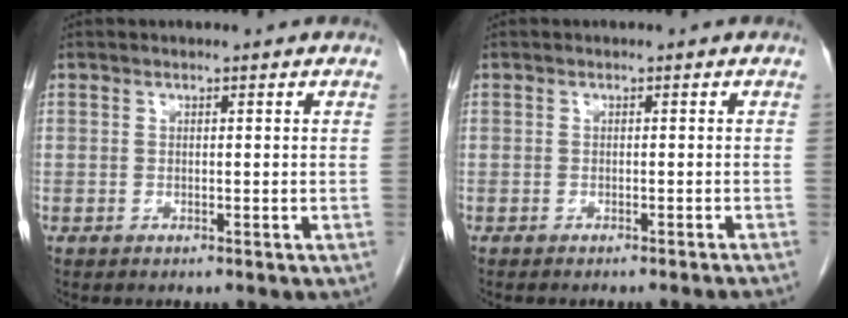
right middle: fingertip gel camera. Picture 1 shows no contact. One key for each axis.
{"total": 4.0, "fx": -3.6, "fy": -0.8, "fz": 1.6, "tx": -0.014, "ty": 0.001, "tz": -0.044}